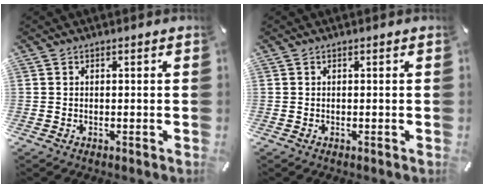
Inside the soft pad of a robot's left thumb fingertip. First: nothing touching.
{"total": 0.0}